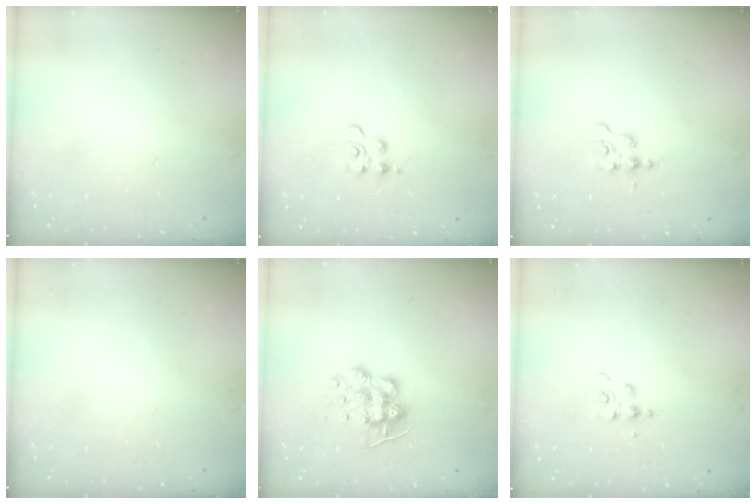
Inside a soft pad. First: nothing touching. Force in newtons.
{"total": 3.1, "press": 3.0, "slide": 0.5}
{"total": 1.8, "press": 1.7, "slide": 0.3}
{"total": 0.0}
{"total": 9.9, "press": 9.8, "slide": 0.8}
{"total": 5.7, "press": 5.6, "slide": 0.7}